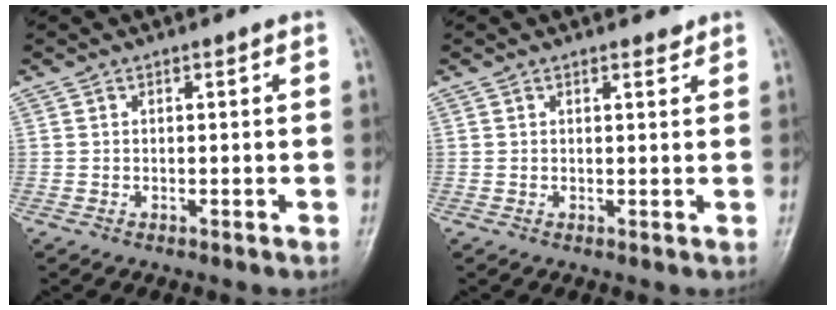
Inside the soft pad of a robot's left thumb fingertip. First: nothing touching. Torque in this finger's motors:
{"motor_torque": [-0.25, 0.02, -0.34, -0.29, 0.02]}